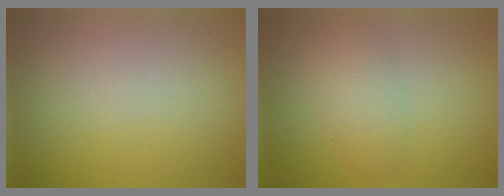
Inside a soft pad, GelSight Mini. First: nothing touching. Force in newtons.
{"total": 2.8, "press": 2.8, "slide": 0.1}